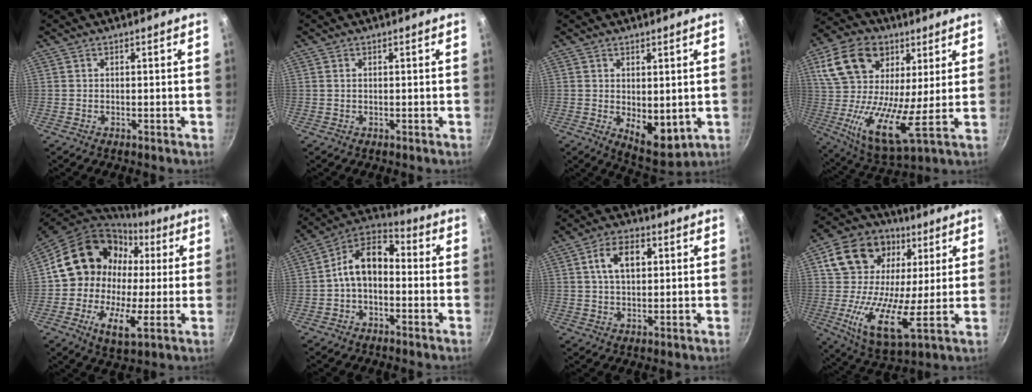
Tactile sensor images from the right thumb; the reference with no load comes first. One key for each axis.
{"total": 0.0}
{"total": 7.8, "fx": 0.2, "fy": 4.3, "fz": 6.5, "tx": -0.070, "ty": -0.023, "tz": 0.018}
{"total": 20.2, "fx": 7.1, "fy": 11.6, "fz": 14.9, "tx": -0.266, "ty": -0.027, "tz": 0.109}
{"total": 20.4, "fx": 2.8, "fy": 15.5, "fz": 13.0, "tx": -0.198, "ty": 0.030, "tz": 0.034}
{"total": 10.9, "fx": -1.1, "fy": 7.0, "fz": 8.3, "tx": -0.125, "ty": 0.051, "tz": -0.040}
{"total": 7.7, "fx": 1.9, "fy": 4.7, "fz": 5.7, "tx": -0.082, "ty": 0.010, "tz": 0.029}
{"total": 20.0, "fx": 5.5, "fy": 13.6, "fz": 13.6, "tx": -0.223, "ty": -0.013, "tz": 0.080}